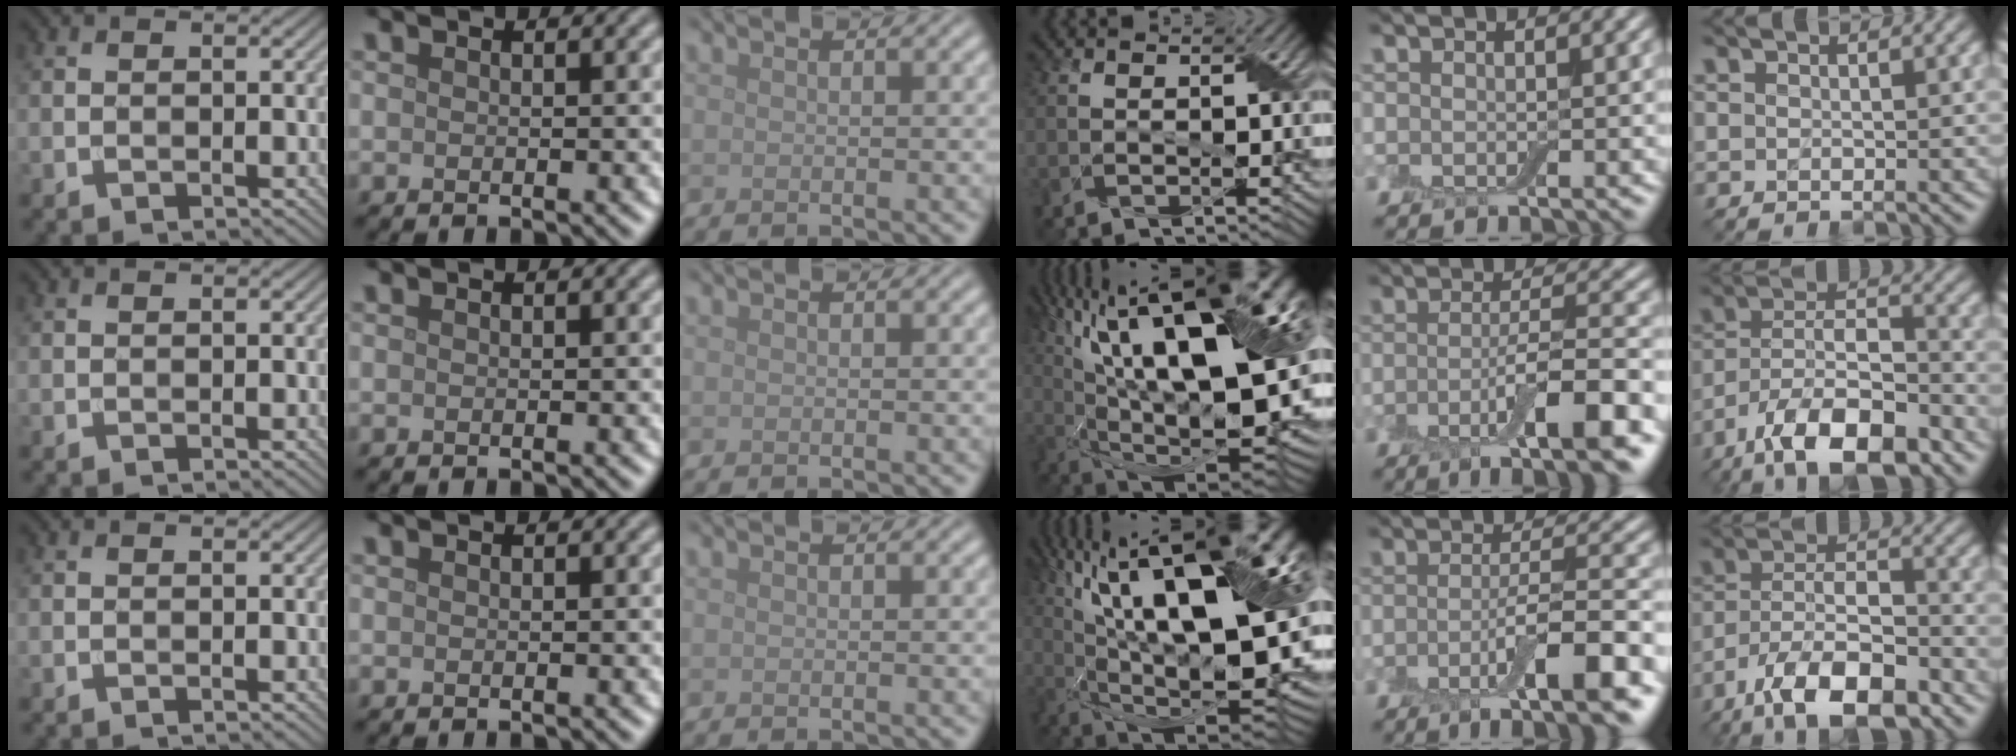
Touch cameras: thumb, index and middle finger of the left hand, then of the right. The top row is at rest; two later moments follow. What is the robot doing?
{"motion": "wrap", "object": "adhesive wrap"}